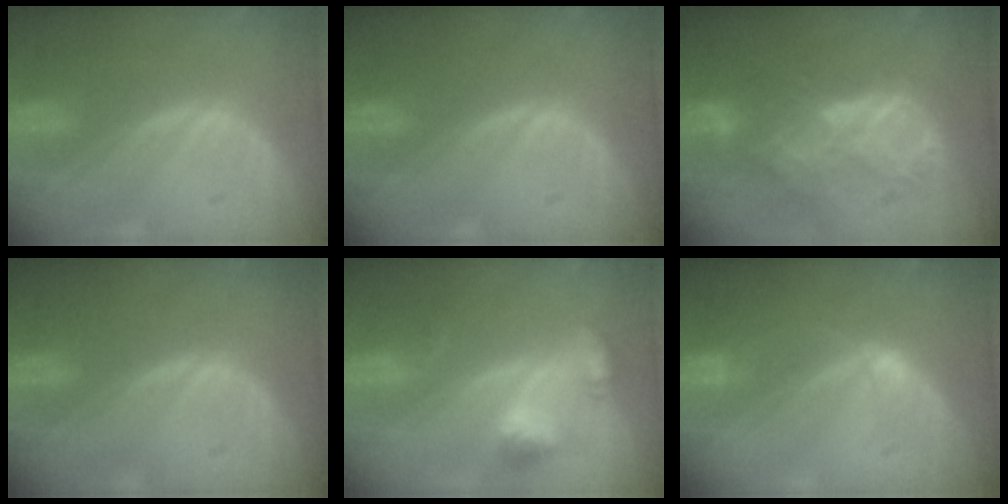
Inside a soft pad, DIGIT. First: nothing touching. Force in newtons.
{"total": 0.0}
{"total": 8.8, "press": 7.7, "slide": 4.2}
{"total": 0.0}
{"total": 5.8, "press": 5.3, "slide": 2.3}
{"total": 2.5, "press": 2.5, "slide": 0.1}